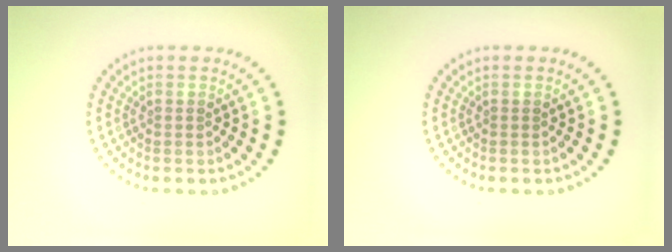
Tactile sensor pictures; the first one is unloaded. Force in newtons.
{"total": 0.0}